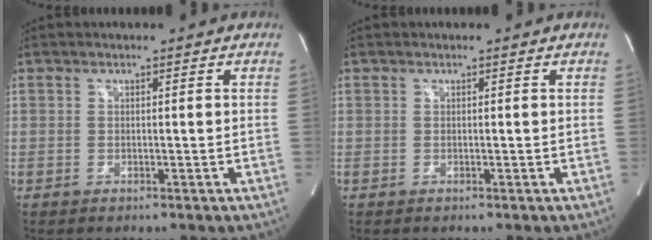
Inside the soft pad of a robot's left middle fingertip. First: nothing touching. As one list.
[{"total": 0.0}]